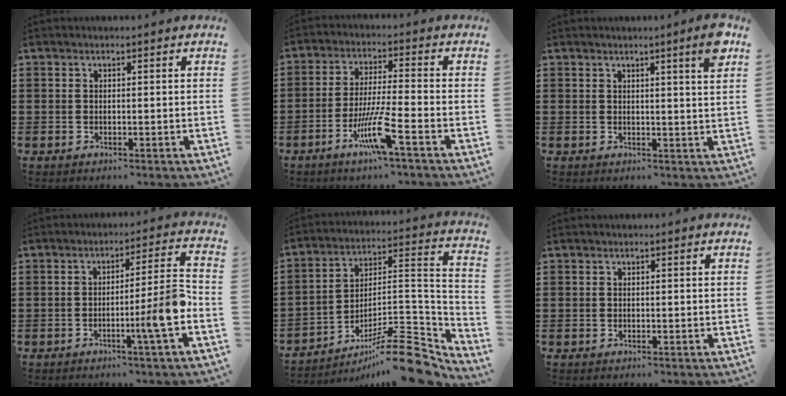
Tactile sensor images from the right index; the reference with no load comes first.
{"total": 8.2, "force": [-4.4, 0.2, 6.9], "torque": [-0.145, -0.012, -0.086]}
{"total": 4.0, "force": [2.7, -0.5, 2.9], "torque": [-0.046, -0.009, 0.043]}
{"total": 8.4, "force": [-2.7, -0.4, 8.0], "torque": [-0.117, -0.013, -0.052]}
{"total": 13.2, "force": [-9.7, 3.0, 8.4], "torque": [-0.107, 0.037, -0.177]}
{"total": 0.0}